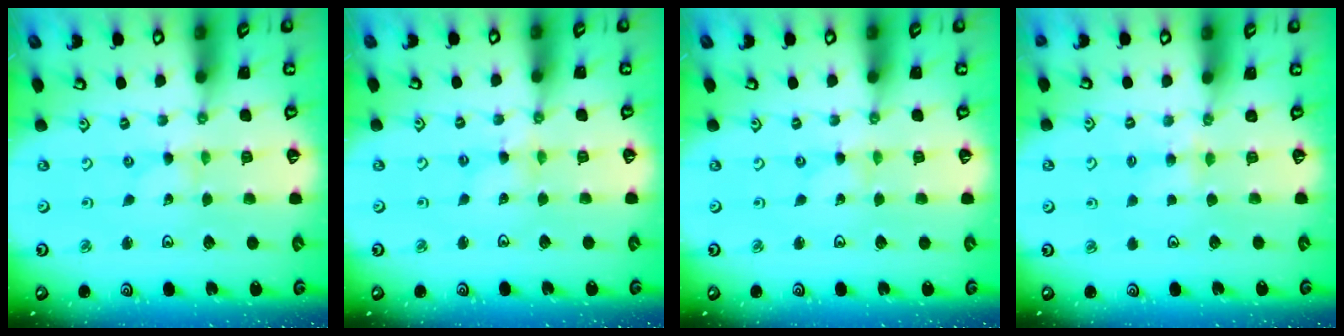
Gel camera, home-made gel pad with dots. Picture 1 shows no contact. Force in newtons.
{"total": 2.6, "press": 2.6, "slide": 0.2}
{"total": 0.0}
{"total": 3.9, "press": 3.9, "slide": 0.7}